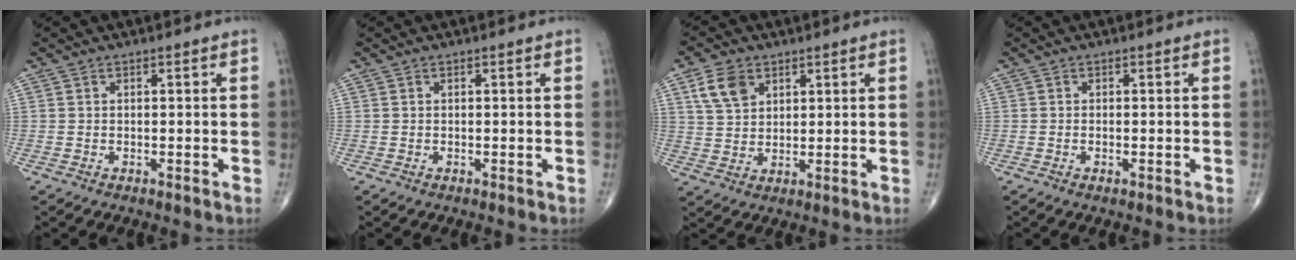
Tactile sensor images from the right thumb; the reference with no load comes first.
{"total": 0.0}
{"total": 6.7, "force": [3.3, 4.6, 3.7], "torque": [-0.055, -0.008, 0.065]}
{"total": 0.7, "force": [-0.3, 0.2, 0.6], "torque": [-0.012, -0.002, -0.006]}